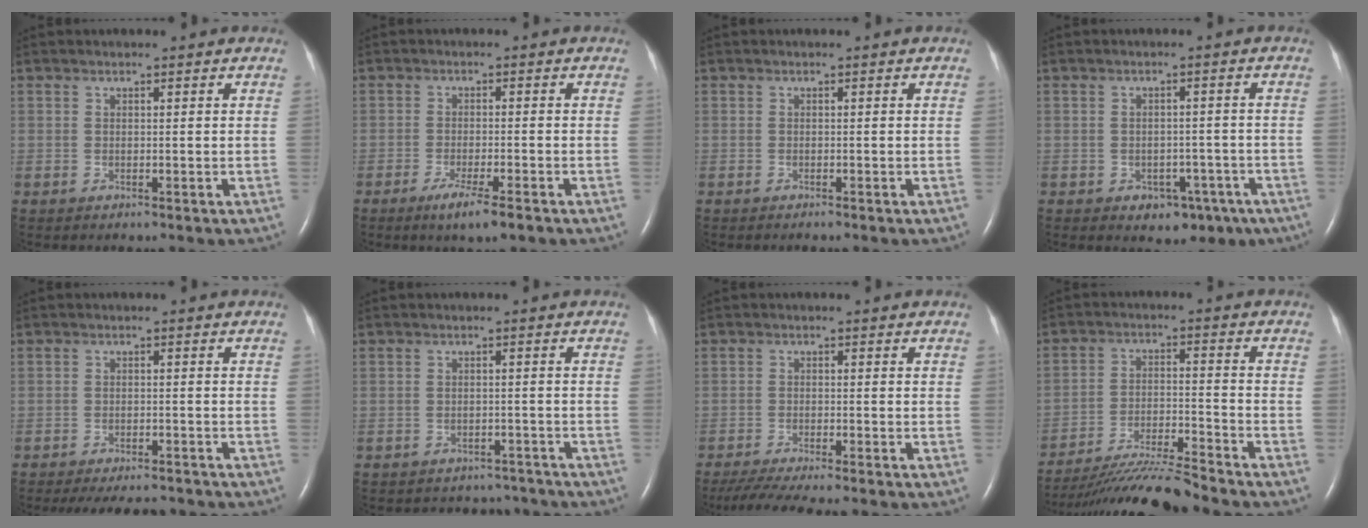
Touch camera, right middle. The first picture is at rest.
{"total": 5.2, "force": [-3.3, 0.0, 4.0], "torque": [-0.068, -0.014, -0.054]}
{"total": 0.5, "force": [-0.5, -0.1, 0.2], "torque": [-0.007, -0.001, -0.008]}
{"total": 6.1, "force": [-3.5, 4.1, 2.9], "torque": [-0.025, 0.016, -0.040]}
{"total": 10.5, "force": [-9.5, 2.1, 3.9], "torque": [-0.058, -0.009, -0.122]}
{"total": 8.5, "force": [-8.0, 2.9, 1.0], "torque": [-0.015, 0.012, -0.087]}
{"total": 9.6, "force": [-8.3, -0.4, 4.8], "torque": [-0.061, -0.024, -0.131]}
{"total": 12.0, "force": [-11.3, -1.5, 3.8], "torque": [-0.064, -0.009, -0.201]}